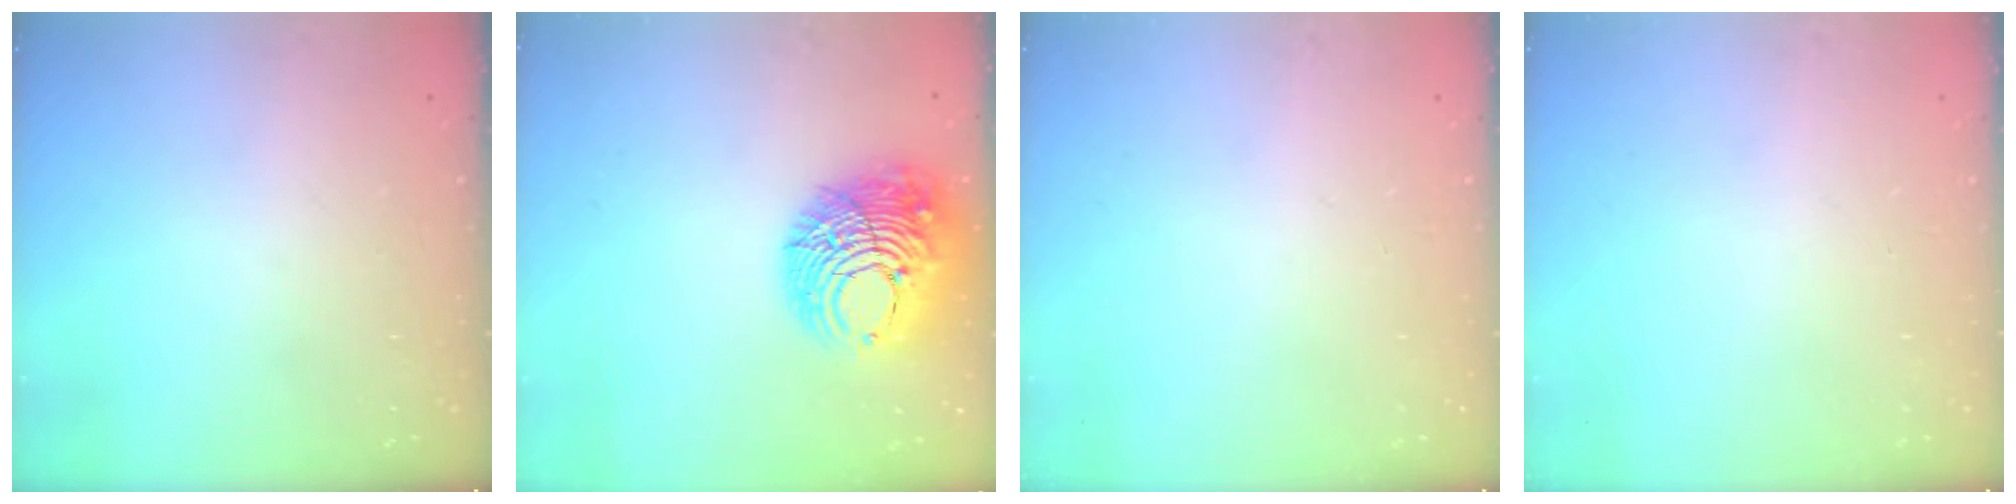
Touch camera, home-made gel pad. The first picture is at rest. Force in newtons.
{"total": 13.6, "press": 13.5, "slide": 1.8}
{"total": 0.0}
{"total": 0.0}